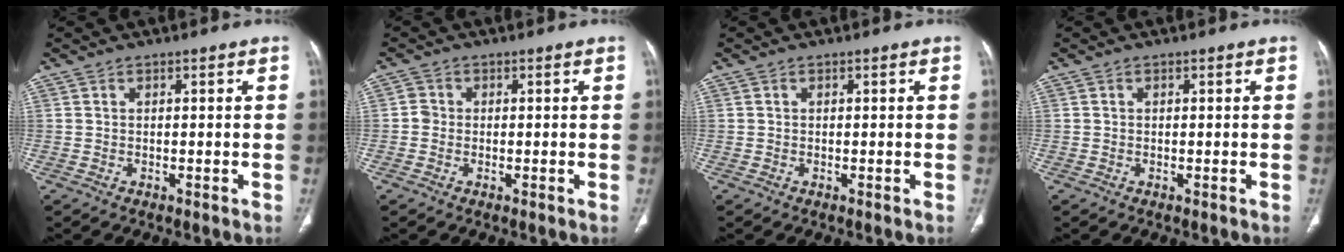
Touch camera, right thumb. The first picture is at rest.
{"total": 1.7, "force": [-0.3, 1.6, 0.5], "torque": [0.000, 0.006, -0.011]}
{"total": 0.0}
{"total": 0.0}